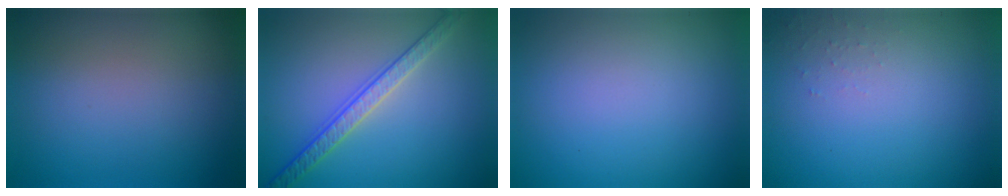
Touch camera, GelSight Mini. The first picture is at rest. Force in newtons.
{"total": 3.3, "press": 3.2, "slide": 0.7}
{"total": 0.0}
{"total": 0.7, "press": 0.7, "slide": 0.1}